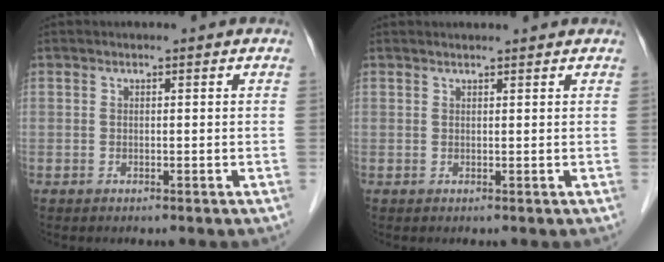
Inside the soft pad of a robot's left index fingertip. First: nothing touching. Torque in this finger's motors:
{"motor_torque": [0.31, -0.45, -0.03, -0.01]}